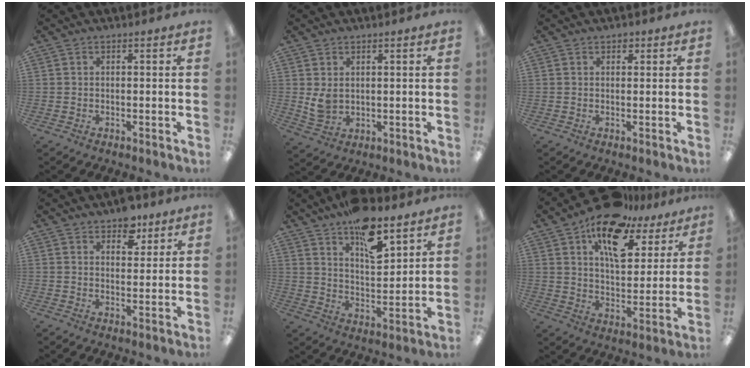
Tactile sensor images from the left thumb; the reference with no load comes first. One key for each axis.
{"total": 4.5, "fx": 1.8, "fy": 3.2, "fz": 2.5, "tx": -0.049, "ty": -0.007, "tz": 0.034}
{"total": 1.6, "fx": 1.1, "fy": 0.9, "fz": 0.6, "tx": -0.004, "ty": -0.002, "tz": 0.019}
{"total": 6.4, "fx": 4.7, "fy": 3.4, "fz": 2.5, "tx": -0.015, "ty": -0.025, "tz": 0.080}
{"total": 13.1, "fx": 9.1, "fy": 5.4, "fz": 7.7, "tx": -0.108, "ty": -0.052, "tz": 0.156}
{"total": 15.8, "fx": 10.2, "fy": 8.0, "fz": 9.1, "tx": -0.142, "ty": -0.048, "tz": 0.177}